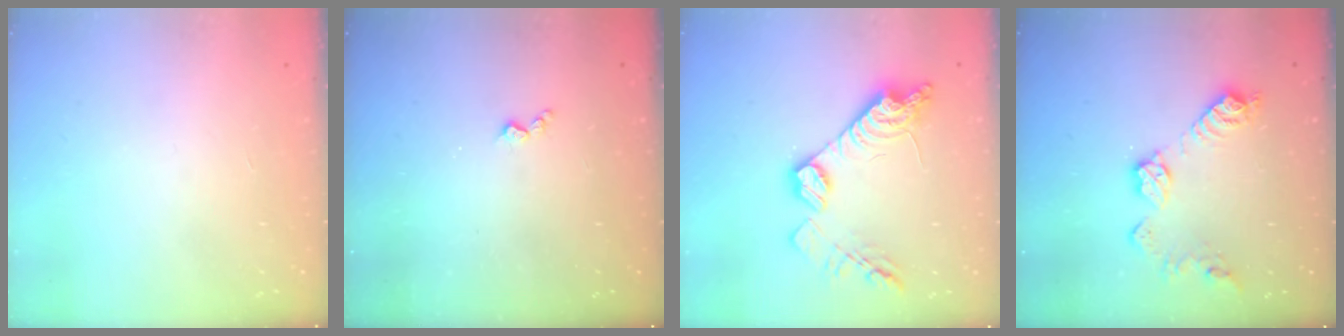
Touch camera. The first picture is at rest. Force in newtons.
{"total": 3.0, "press": 2.9, "slide": 0.6}
{"total": 15.0, "press": 15.0, "slide": 0.6}
{"total": 10.8, "press": 10.8, "slide": 0.6}